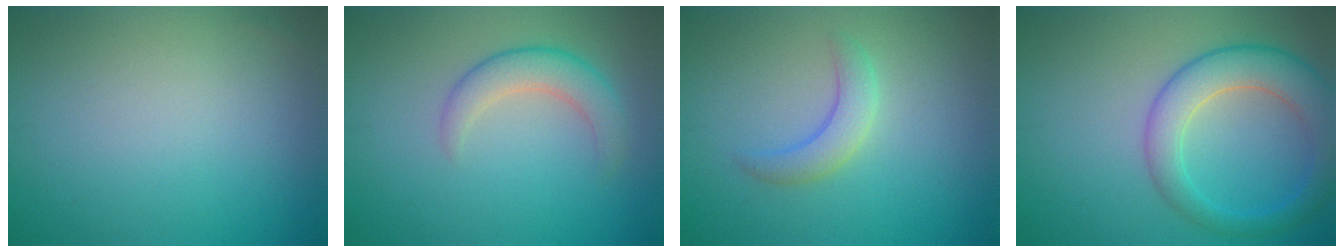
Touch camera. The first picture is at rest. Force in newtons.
{"total": 3.3, "press": 3.3, "slide": 0.2}
{"total": 2.5, "press": 2.5, "slide": 0.2}
{"total": 5.8, "press": 5.8, "slide": 0.3}